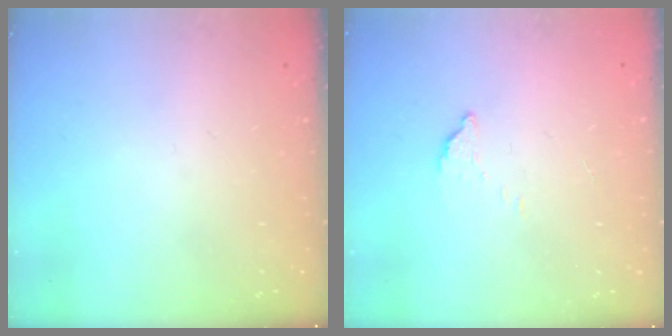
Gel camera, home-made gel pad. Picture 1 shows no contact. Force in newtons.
{"total": 2.8, "press": 2.7, "slide": 0.3}